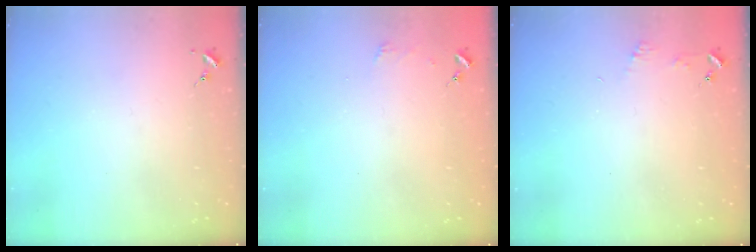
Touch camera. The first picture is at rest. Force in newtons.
{"total": 2.4, "press": 2.4, "slide": 0.2}
{"total": 3.8, "press": 3.8, "slide": 0.4}